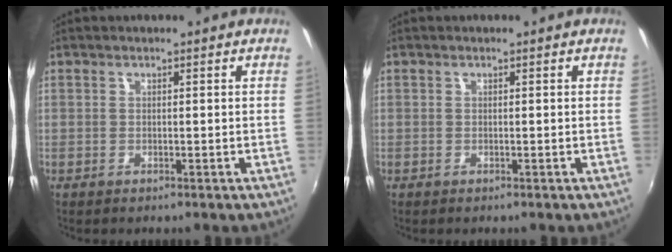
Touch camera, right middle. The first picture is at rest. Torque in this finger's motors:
{"motor_torque": [0.46, -0.39, 0.05, -0.02]}